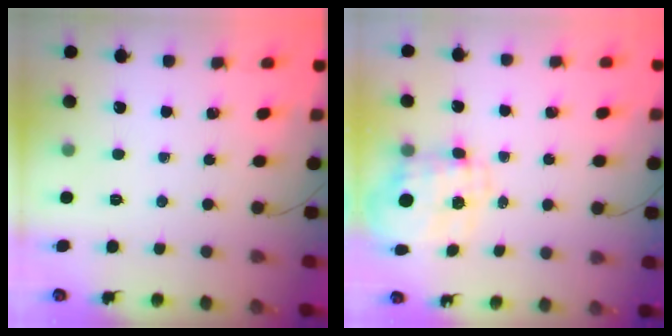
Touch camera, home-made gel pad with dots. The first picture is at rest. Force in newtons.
{"total": 3.4, "press": 3.2, "slide": 1.1}